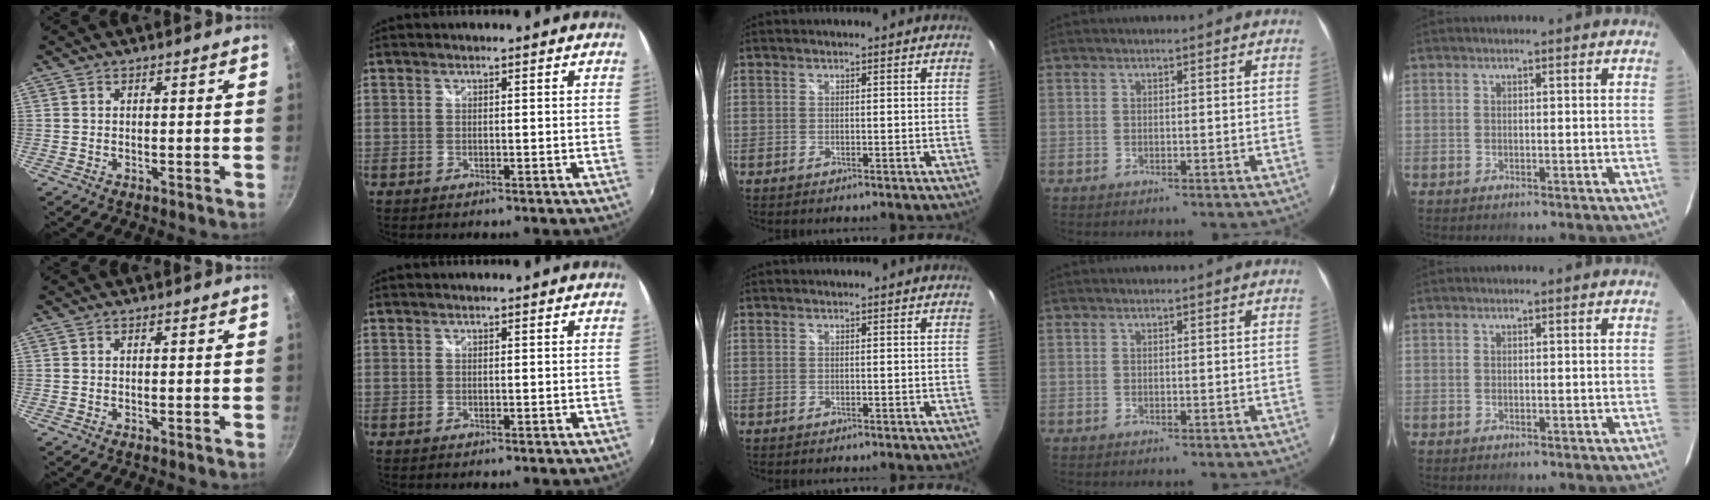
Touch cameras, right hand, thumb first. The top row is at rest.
{}